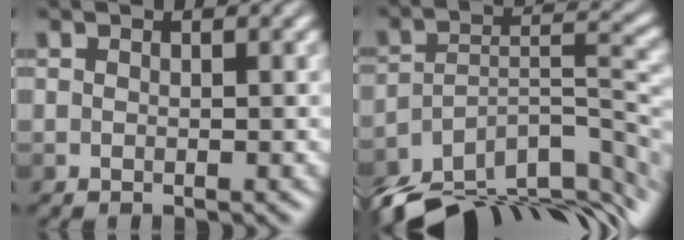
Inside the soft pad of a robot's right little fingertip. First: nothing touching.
{"total": 13.8, "force": [-11.0, 5.2, 6.3], "torque": [-0.136, 0.004, -0.158]}